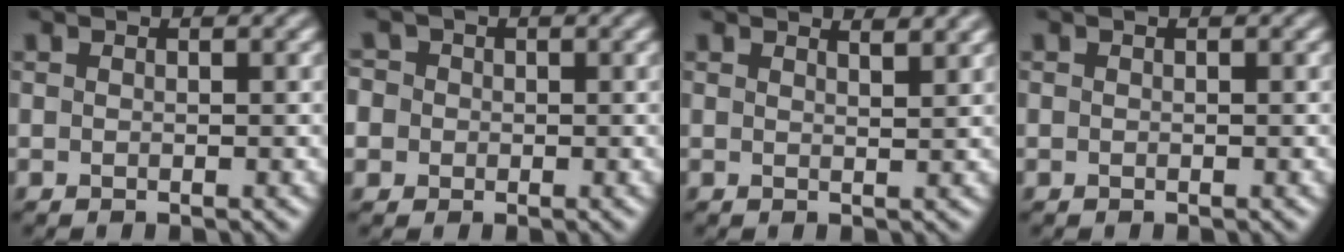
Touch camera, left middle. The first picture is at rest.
{"total": 3.7, "force": [1.0, 3.4, 1.1], "torque": [-0.016, 0.032, -0.016]}
{"total": 2.7, "force": [2.4, 0.6, 0.9], "torque": [0.002, 0.014, 0.012]}
{"total": 0.0}